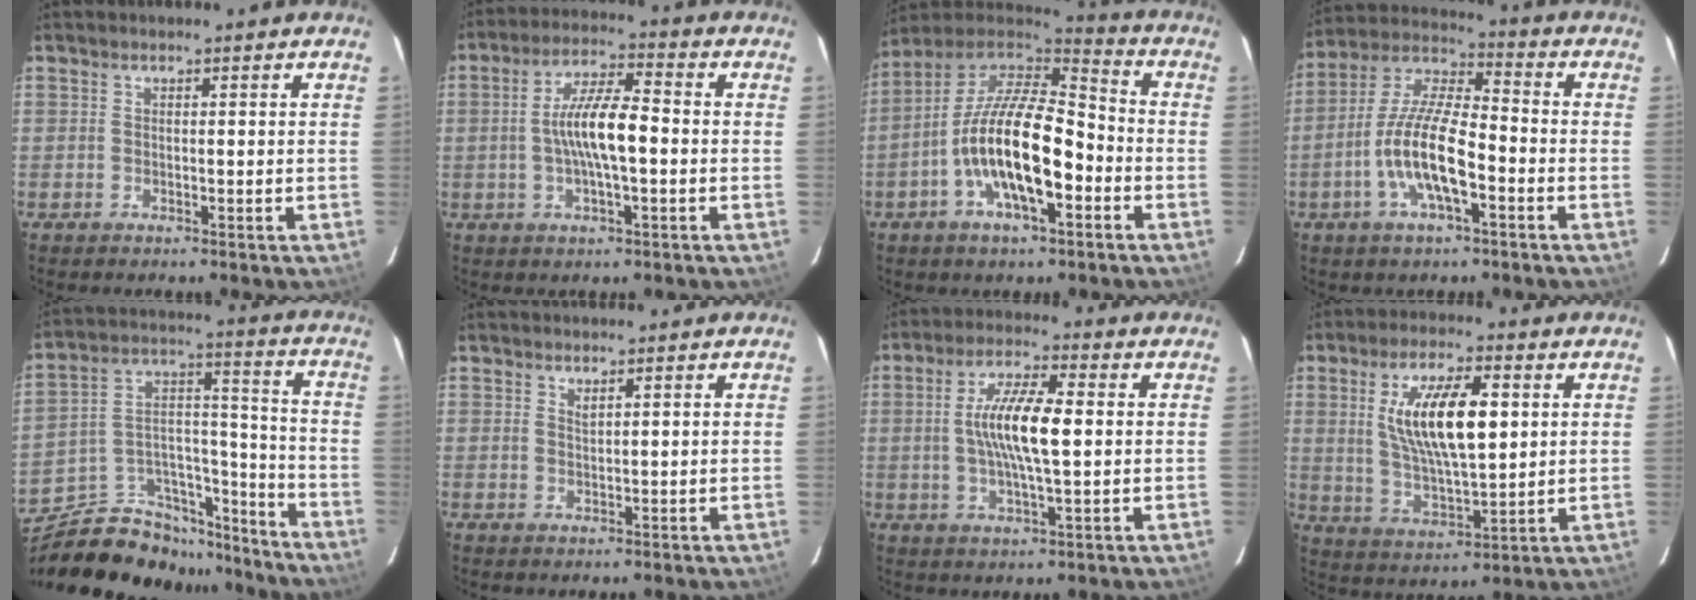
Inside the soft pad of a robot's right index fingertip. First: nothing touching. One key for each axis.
{"total": 9.5, "fx": -1.0, "fy": 2.1, "fz": 9.2, "tx": -0.173, "ty": 0.008, "tz": -0.019}
{"total": 18.2, "fx": -5.7, "fy": 6.8, "fz": 15.9, "tx": -0.304, "ty": -0.005, "tz": -0.113}
{"total": 13.1, "fx": -4.7, "fy": 3.8, "fz": 11.6, "tx": -0.240, "ty": -0.002, "tz": -0.091}
{"total": 20.4, "fx": -15.5, "fy": 10.8, "fz": 7.7, "tx": -0.152, "ty": 0.071, "tz": -0.223}
{"total": 1.0, "fx": 0.8, "fy": 0.1, "fz": 0.5, "tx": -0.010, "ty": 0.000, "tz": 0.015}
{"total": 10.4, "fx": 0.8, "fy": 2.3, "fz": 10.1, "tx": -0.192, "ty": 0.006, "tz": 0.014}
{"total": 14.5, "fx": 3.3, "fy": 4.8, "fz": 13.2, "tx": -0.246, "ty": 0.002, "tz": 0.067}